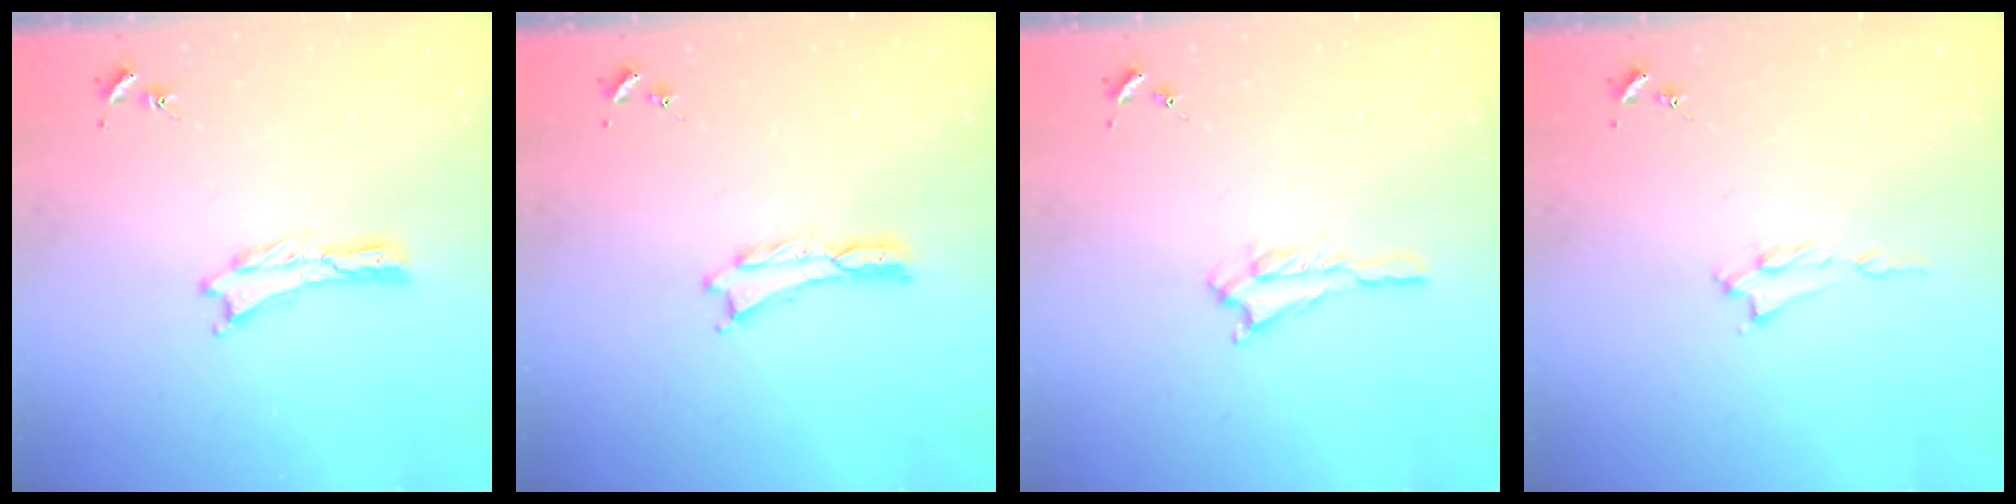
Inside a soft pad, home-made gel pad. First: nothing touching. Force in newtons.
{"total": 0.0}
{"total": 1.3, "press": 1.3, "slide": 0.2}
{"total": 1.0, "press": 0.9, "slide": 0.2}